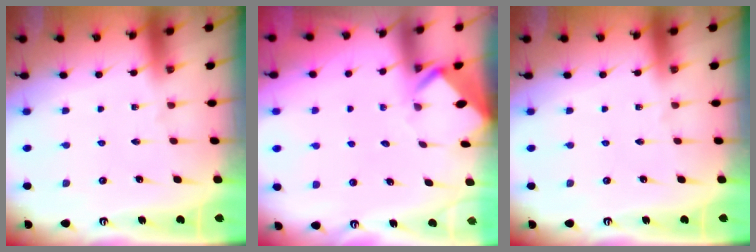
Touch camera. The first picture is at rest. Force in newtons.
{"total": 3.5, "press": 3.5, "slide": 0.2}
{"total": 0.0}